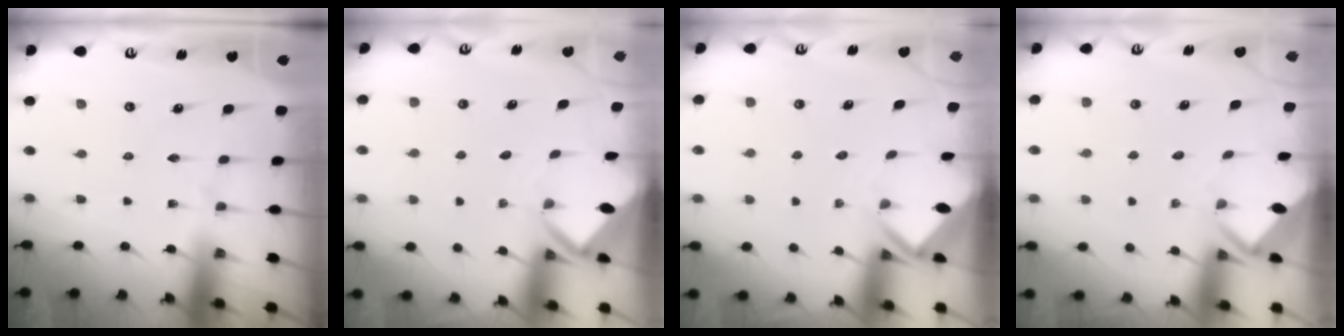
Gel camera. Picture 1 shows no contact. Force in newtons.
{"total": 3.0, "press": 3.0, "slide": 0.1}
{"total": 3.0, "press": 3.0, "slide": 0.2}
{"total": 2.9, "press": 2.9, "slide": 0.2}